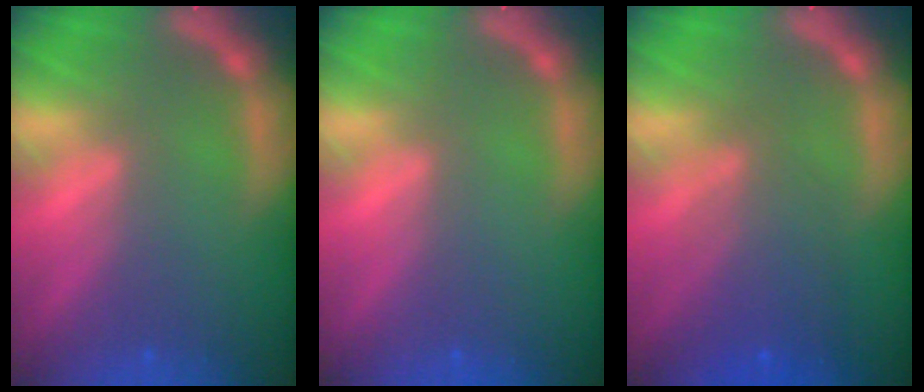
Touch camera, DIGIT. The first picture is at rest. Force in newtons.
{"total": 0.0}
{"total": 5.0}